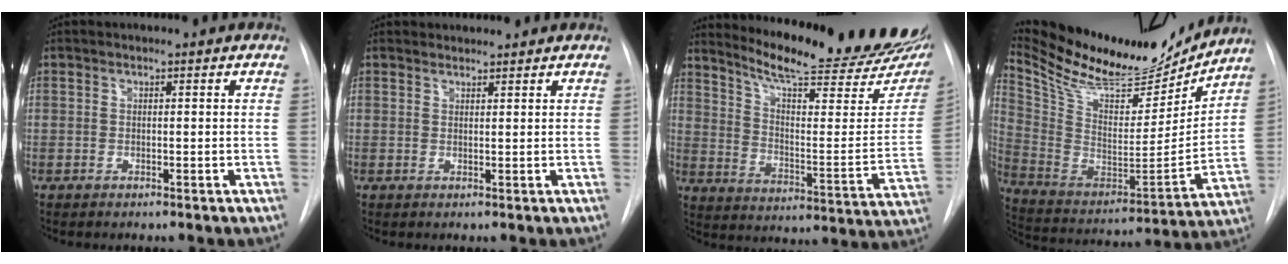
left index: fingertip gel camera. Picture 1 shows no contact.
{"total": 1.5, "force": [1.4, 0.2, -0.2], "torque": [-0.003, 0.009, 0.026]}
{"total": 25.6, "force": [21.8, 3.2, 12.9], "torque": [-0.192, -0.079, 0.286]}
{"total": 24.9, "force": [22.2, 5.9, 9.6], "torque": [-0.181, -0.036, 0.347]}